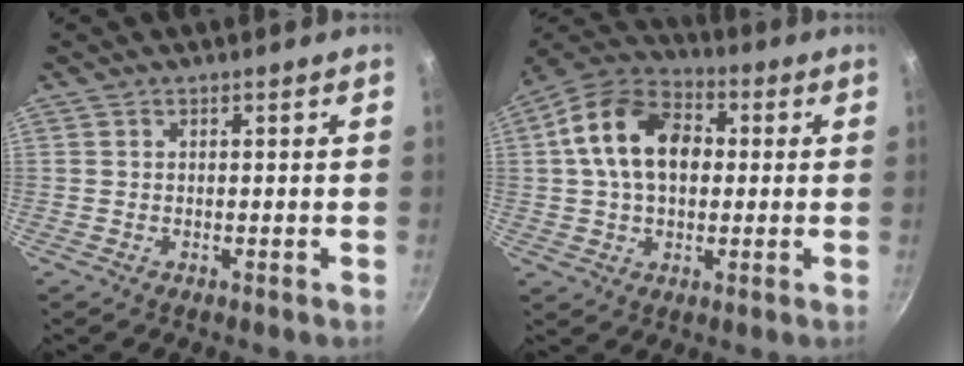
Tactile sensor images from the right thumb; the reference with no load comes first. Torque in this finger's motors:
{"motor_torque": [0.16, 2.79, 1.61, 0.13, 0.43]}